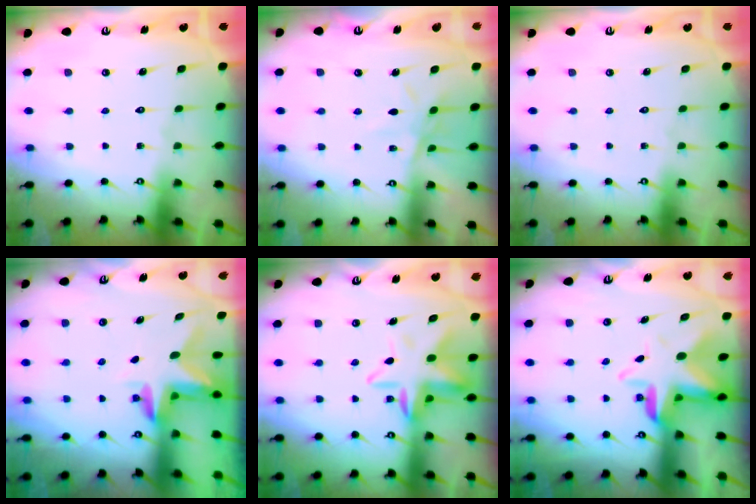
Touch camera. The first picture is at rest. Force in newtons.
{"total": 7.4, "press": 7.4, "slide": 0.6}
{"total": 0.0}
{"total": 3.1, "press": 3.1, "slide": 0.3}
{"total": 11.3, "press": 11.1, "slide": 2.3}
{"total": 6.7, "press": 6.5, "slide": 1.5}